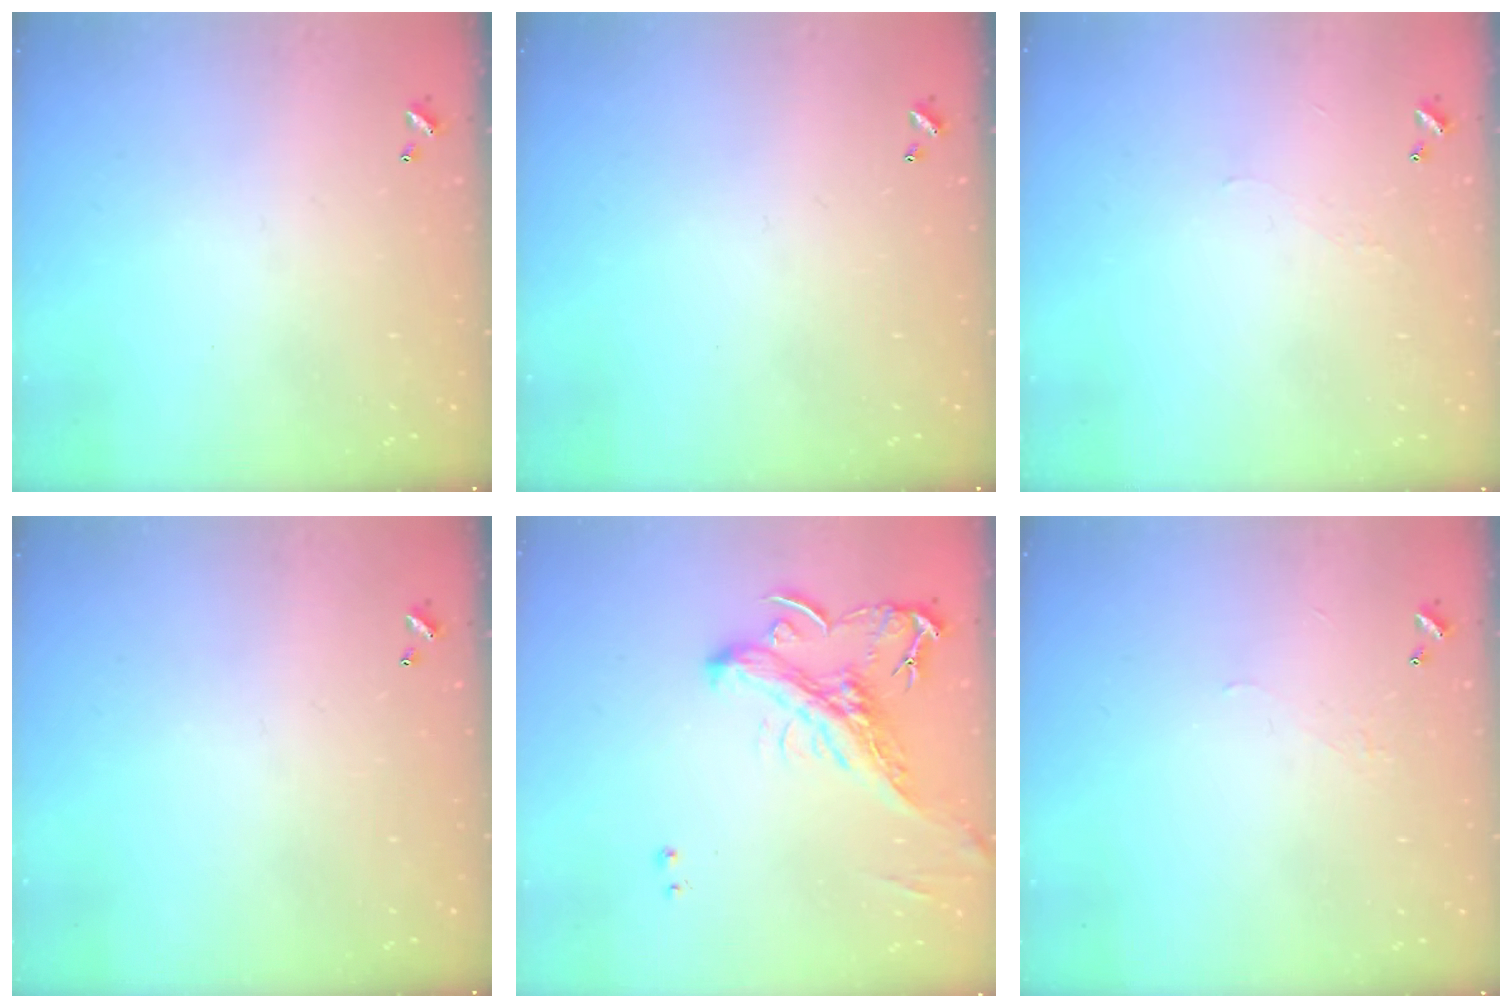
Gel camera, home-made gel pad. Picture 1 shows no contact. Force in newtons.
{"total": 0.0}
{"total": 0.9, "press": 0.8, "slide": 0.5}
{"total": 0.0}
{"total": 2.2, "press": 1.4, "slide": 1.7}
{"total": 2.0, "press": 2.0, "slide": 0.5}